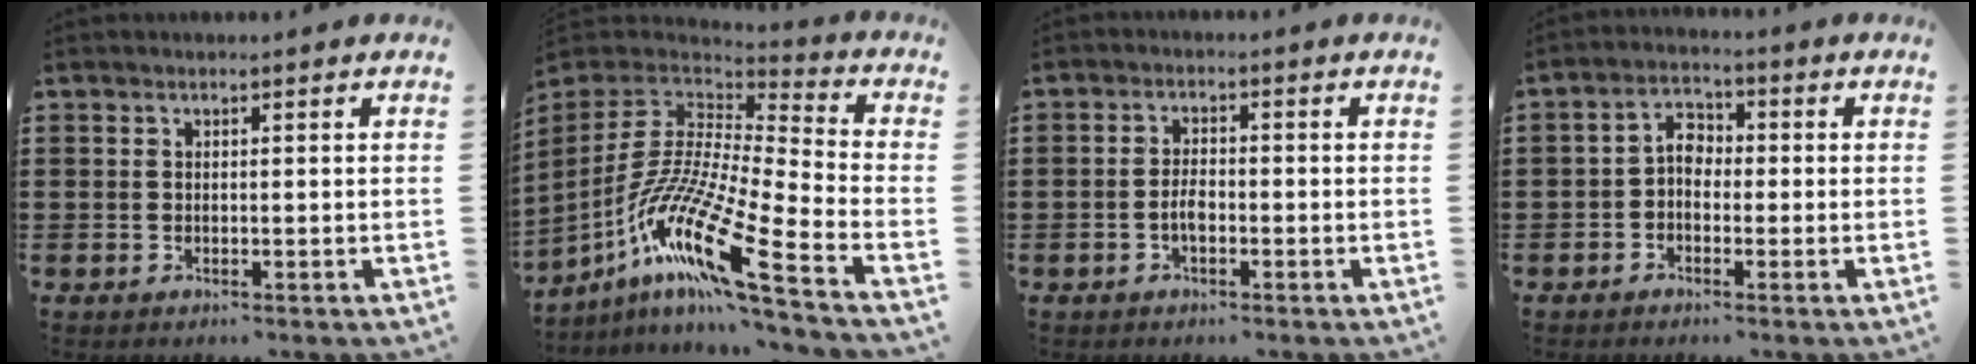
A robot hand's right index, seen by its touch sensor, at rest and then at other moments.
{"total": 16.1, "force": [-9.5, 2.1, 12.8], "torque": [-0.278, -0.008, -0.190]}
{"total": 2.7, "force": [-0.9, 1.4, 2.2], "torque": [-0.051, 0.002, -0.020]}
{"total": 3.5, "force": [-0.9, 2.4, 2.4], "torque": [-0.057, 0.010, -0.022]}